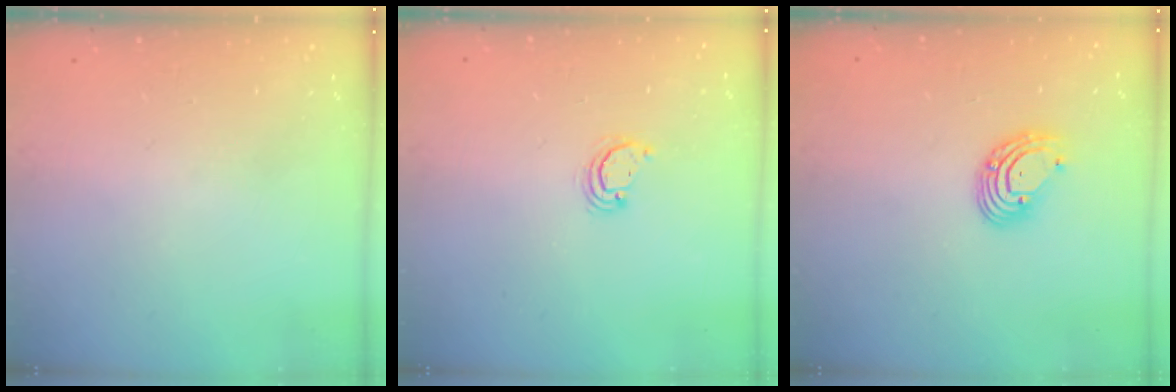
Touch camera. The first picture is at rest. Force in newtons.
{"total": 2.6, "press": 2.6, "slide": 0.3}
{"total": 6.5, "press": 6.4, "slide": 0.8}